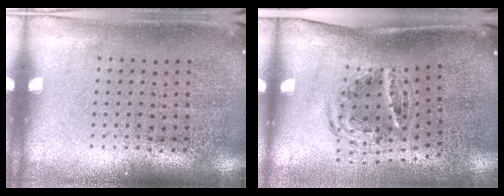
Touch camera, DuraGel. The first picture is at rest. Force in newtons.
{"total": 1.2, "press": 1.0, "slide": 0.5}